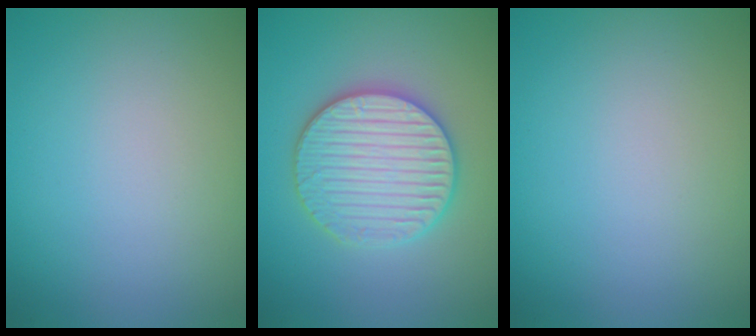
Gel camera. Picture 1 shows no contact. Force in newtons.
{"total": 5.9, "press": 5.8, "slide": 1.1}
{"total": 0.0}